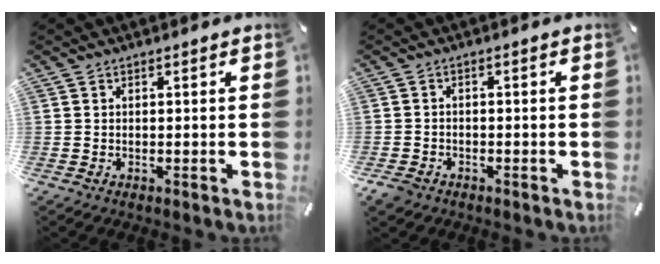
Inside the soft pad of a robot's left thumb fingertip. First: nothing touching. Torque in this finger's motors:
{"motor_torque": [0.01, 0.38, 0.07, 0.06, 0.10]}